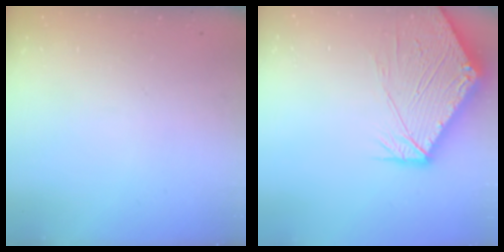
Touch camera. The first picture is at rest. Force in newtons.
{"total": 17.6, "press": 17.4, "slide": 2.3}